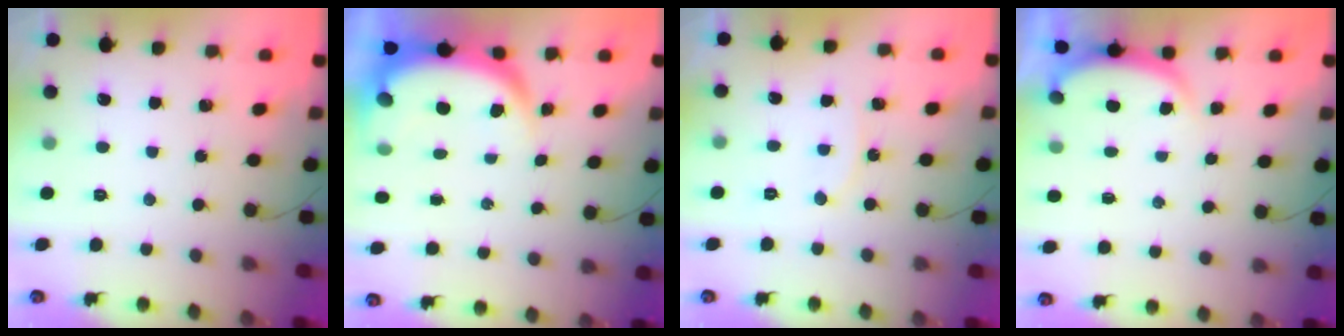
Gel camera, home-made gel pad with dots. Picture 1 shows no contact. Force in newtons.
{"total": 6.7, "press": 6.7, "slide": 1.0}
{"total": 6.1, "press": 6.1, "slide": 0.5}
{"total": 3.0, "press": 2.9, "slide": 0.6}